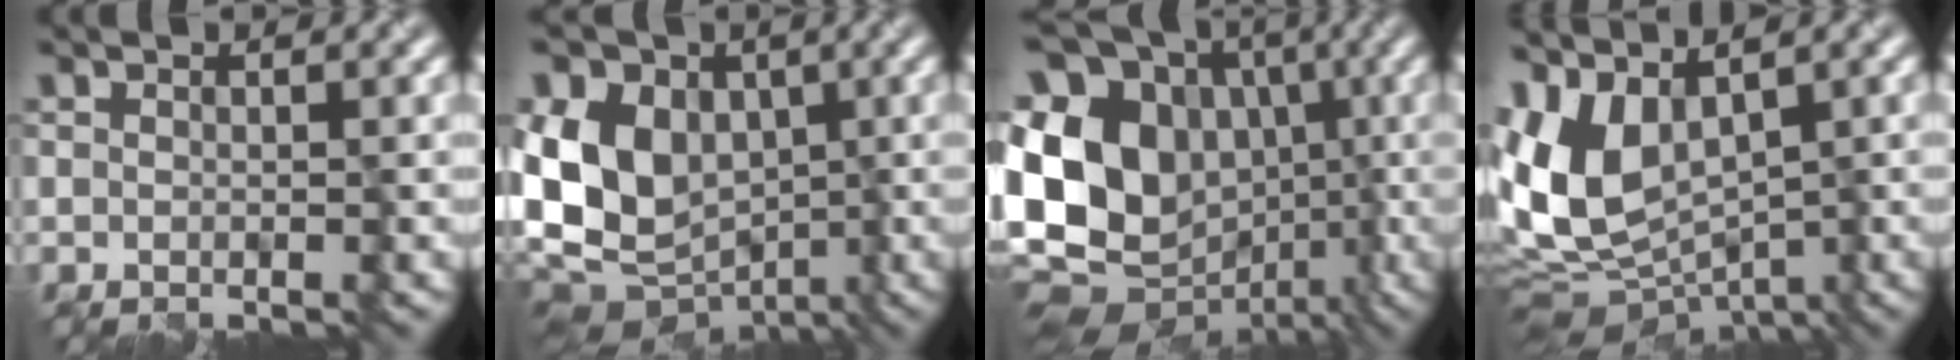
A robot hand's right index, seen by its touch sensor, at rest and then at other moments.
{"total": 11.8, "force": [-1.1, 9.0, 7.6], "torque": [-0.153, 0.019, -0.025]}
{"total": 18.0, "force": [-2.4, 14.4, 10.5], "torque": [-0.185, 0.015, -0.063]}
{"total": 6.9, "force": [-0.1, 4.2, 5.4], "torque": [-0.105, -0.004, -0.014]}